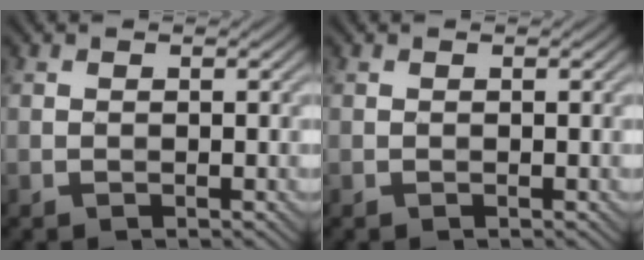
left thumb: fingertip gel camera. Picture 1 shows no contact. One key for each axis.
{"total": 0.0}